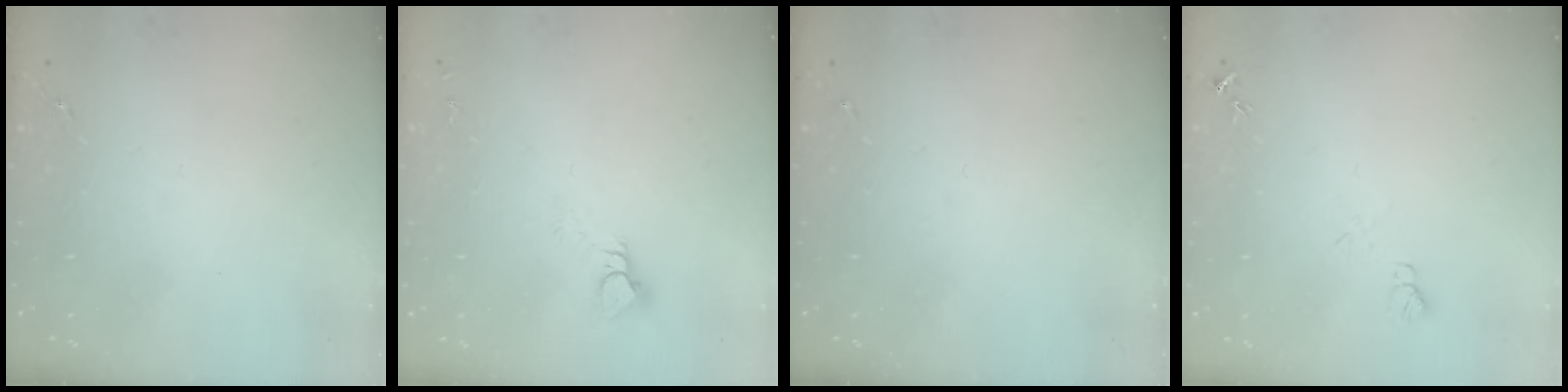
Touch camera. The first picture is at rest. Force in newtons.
{"total": 4.5, "press": 4.5, "slide": 0.4}
{"total": 0.0}
{"total": 6.3, "press": 6.3, "slide": 0.7}